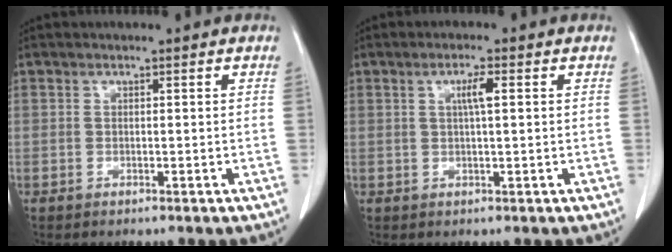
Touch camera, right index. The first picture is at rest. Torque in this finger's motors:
{"motor_torque": [0.13, 0.00, 0.06, 0.02]}